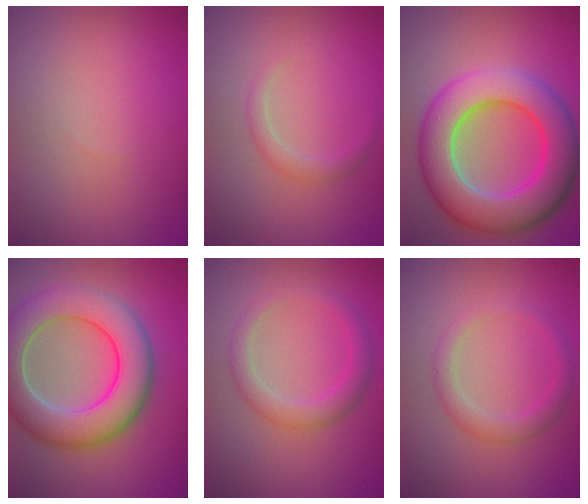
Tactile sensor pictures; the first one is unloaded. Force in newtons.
{"total": 1.4, "press": 1.4, "slide": 0.1}
{"total": 10.6, "press": 10.5, "slide": 0.3}
{"total": 9.0, "press": 9.0, "slide": 0.5}
{"total": 2.8, "press": 2.8, "slide": 0.3}
{"total": 2.2, "press": 2.2, "slide": 0.0}